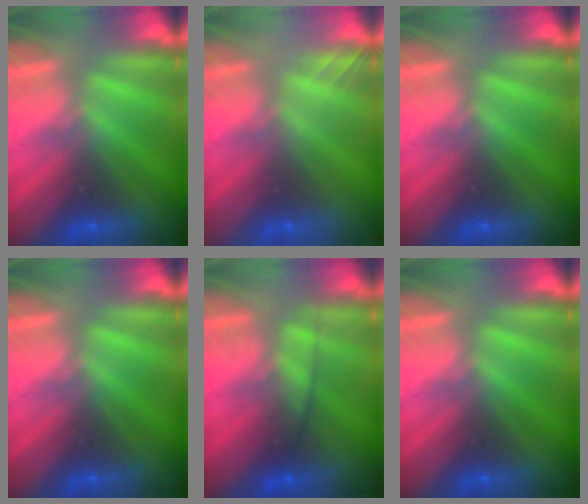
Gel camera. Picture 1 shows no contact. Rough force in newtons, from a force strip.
{"total": 2.1}
{"total": 0.0}
{"total": 0.0}
{"total": 2.3}
{"total": 0.0}